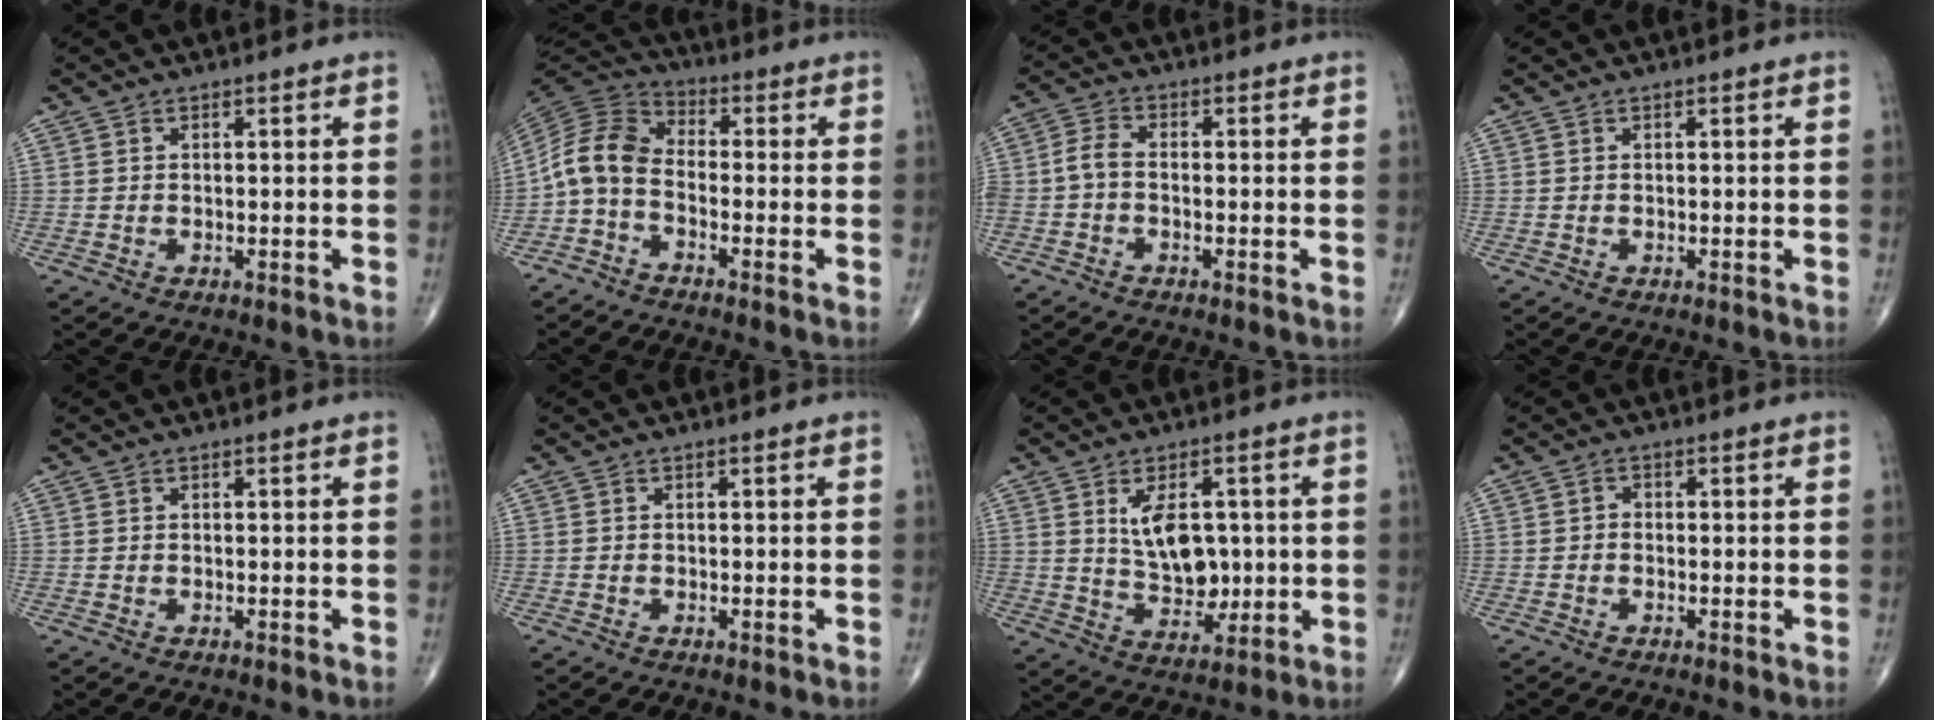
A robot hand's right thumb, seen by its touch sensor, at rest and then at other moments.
{"total": 8.3, "force": [-2.6, 5.3, 5.8], "torque": [-0.109, 0.045, -0.071]}
{"total": 3.8, "force": [-1.1, 2.0, 3.0], "torque": [-0.068, 0.015, -0.033]}
{"total": 0.0}
{"total": 0.0}
{"total": 0.0}
{"total": 10.1, "force": [1.7, 6.3, 7.7], "torque": [-0.101, -0.012, 0.045]}
{"total": 1.0, "force": [-0.4, 0.8, 0.4], "torque": [0.003, 0.003, -0.012]}